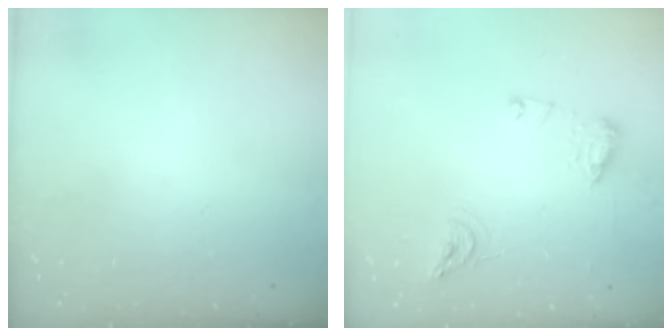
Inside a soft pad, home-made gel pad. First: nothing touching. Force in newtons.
{"total": 11.2, "press": 11.1, "slide": 1.1}